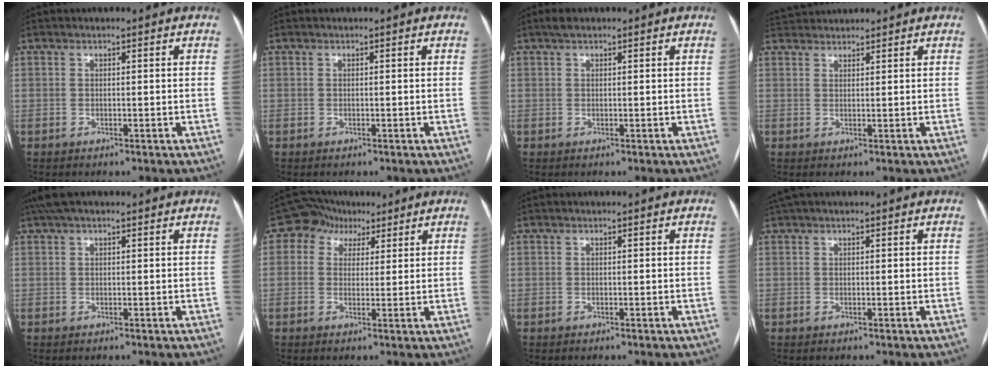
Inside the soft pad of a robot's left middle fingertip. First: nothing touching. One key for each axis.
{"total": 0.0}
{"total": 1.5, "fx": 1.1, "fy": 0.5, "fz": 0.8, "tx": -0.020, "ty": 0.016, "tz": 0.019}
{"total": 4.1, "fx": 4.1, "fy": 0.4, "fz": 0.3, "tx": -0.012, "ty": 0.031, "tz": 0.076}
{"total": 4.4, "fx": 3.3, "fy": 1.3, "fz": 2.7, "tx": -0.057, "ty": 0.040, "tz": 0.060}
{"total": 6.0, "fx": 3.2, "fy": 4.8, "fz": 1.7, "tx": -0.027, "ty": 0.033, "tz": 0.054}
{"total": 0.0}
{"total": 2.5, "fx": 2.0, "fy": 0.5, "fz": 1.4, "tx": -0.028, "ty": 0.036, "tz": 0.038}